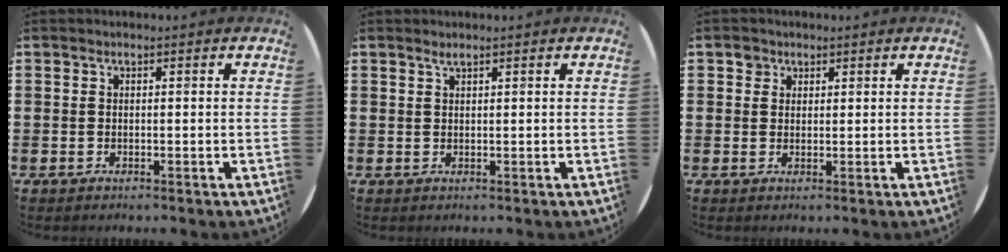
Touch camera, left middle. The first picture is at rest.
{"total": 0.7, "force": [0.6, 0.0, 0.3], "torque": [-0.007, -0.001, 0.012]}
{"total": 1.7, "force": [1.3, 1.1, 0.1], "torque": [0.012, -0.003, 0.022]}